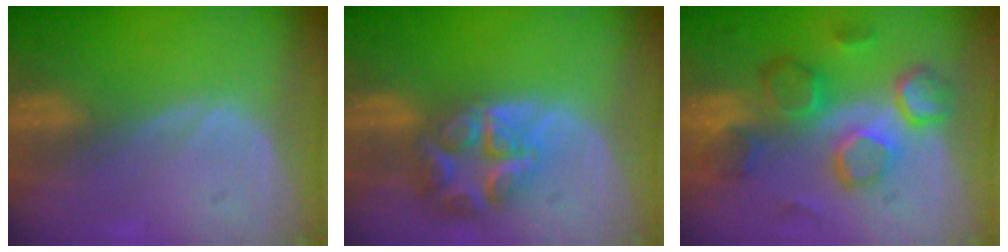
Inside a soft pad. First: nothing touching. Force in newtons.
{"total": 7.7, "press": 6.7, "slide": 3.7}
{"total": 9.7, "press": 9.3, "slide": 2.9}